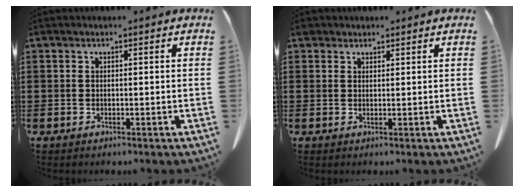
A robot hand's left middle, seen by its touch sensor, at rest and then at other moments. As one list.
[{"total": 1.6, "force": [1.3, 0.8, 0.3], "torque": [-0.011, 0.004, 0.027]}]